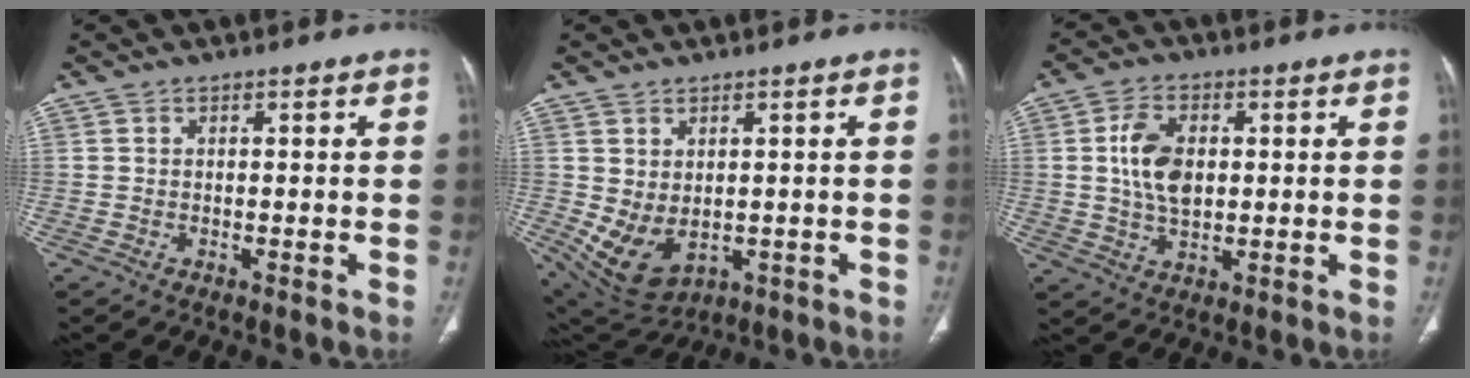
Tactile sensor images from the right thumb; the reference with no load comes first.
{"total": 8.9, "force": [-0.7, 5.9, 6.6], "torque": [-0.111, -0.004, 0.019]}
{"total": 11.0, "force": [1.4, 7.1, 8.3], "torque": [-0.142, -0.003, 0.030]}